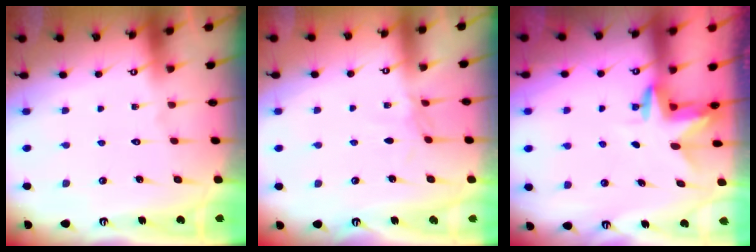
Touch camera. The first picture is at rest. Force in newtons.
{"total": 2.6, "press": 2.5, "slide": 0.5}
{"total": 2.7, "press": 2.7, "slide": 0.1}